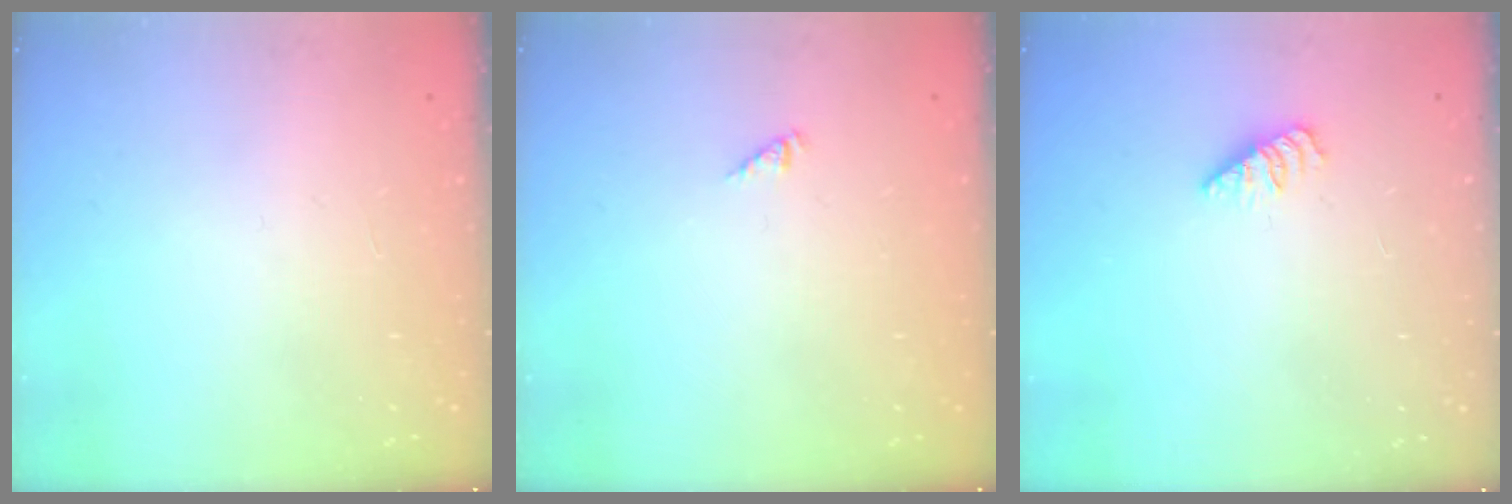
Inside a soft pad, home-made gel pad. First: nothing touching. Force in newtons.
{"total": 0.0}
{"total": 2.5, "press": 2.4, "slide": 0.4}